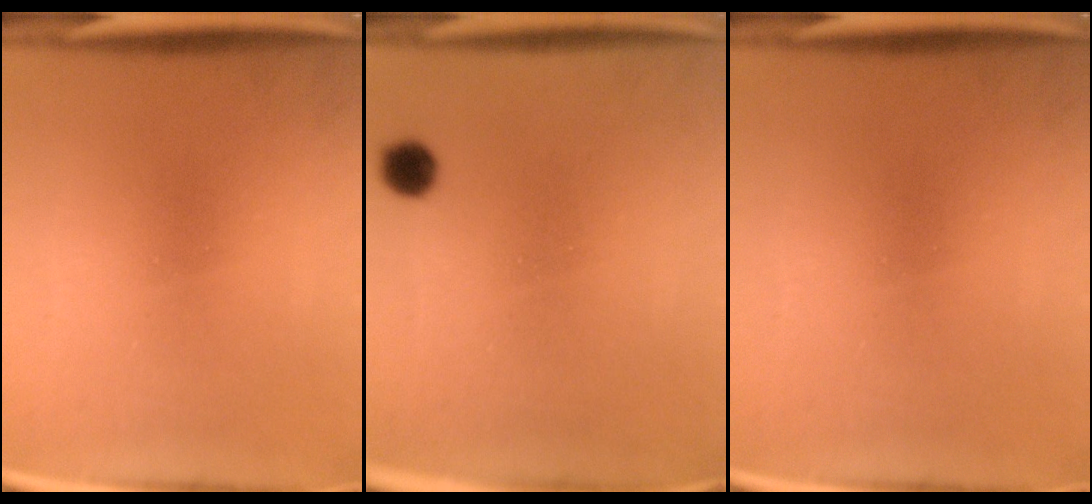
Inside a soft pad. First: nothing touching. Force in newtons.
{"total": 3.2}
{"total": 0.0}